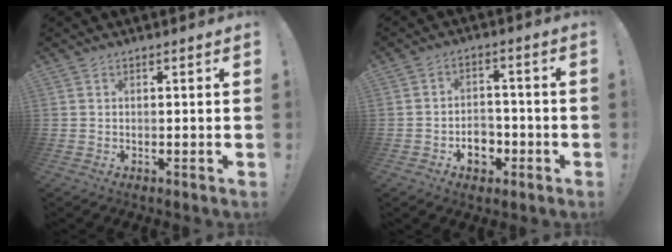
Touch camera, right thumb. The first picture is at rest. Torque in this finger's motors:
{"motor_torque": [1.18, 1.02, 0.63, -0.63, 0.00]}